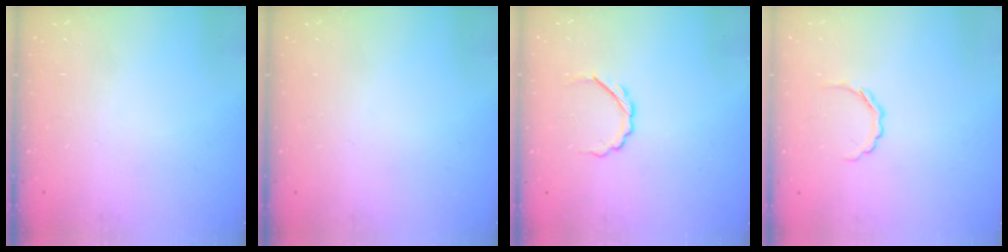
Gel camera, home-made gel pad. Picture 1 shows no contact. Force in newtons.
{"total": 0.0}
{"total": 4.9, "press": 4.8, "slide": 1.1}
{"total": 3.8, "press": 3.7, "slide": 0.7}